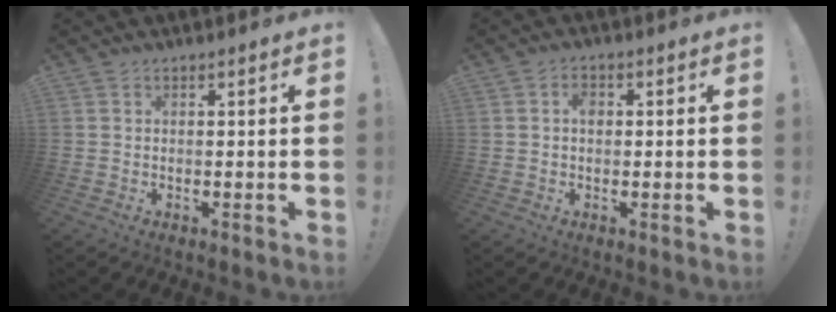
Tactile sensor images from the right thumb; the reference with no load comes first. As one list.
[{"total": 2.7, "force": [0.3, 1.9, 1.8], "torque": [-0.024, 0.003, 0.001]}]